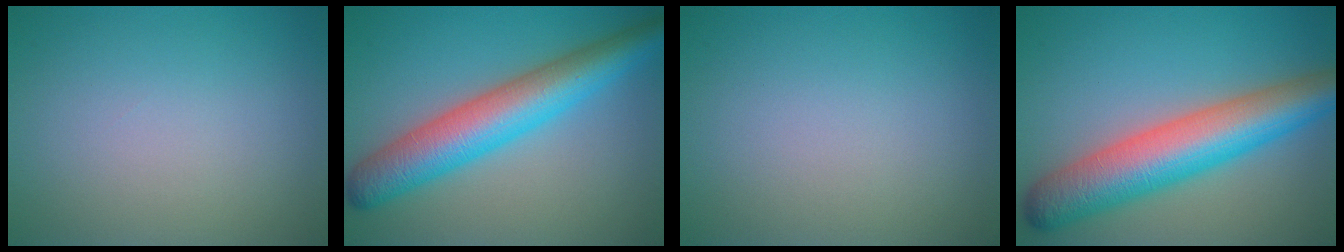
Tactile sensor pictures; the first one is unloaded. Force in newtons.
{"total": 7.9, "press": 7.9, "slide": 0.1}
{"total": 0.0}
{"total": 9.3, "press": 9.3, "slide": 0.4}